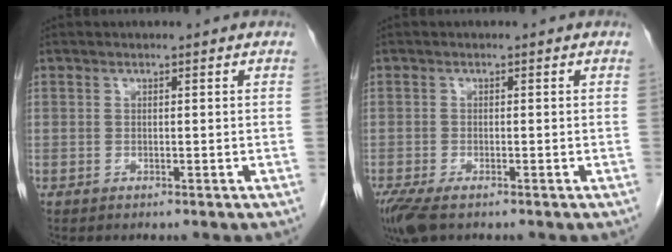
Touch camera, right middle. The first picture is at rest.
{"total": 5.3, "force": [-3.6, 1.6, 3.5], "torque": [-0.069, -0.014, -0.063]}